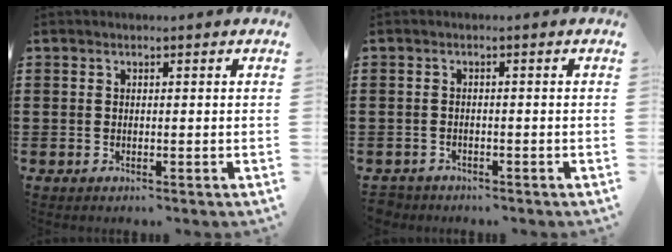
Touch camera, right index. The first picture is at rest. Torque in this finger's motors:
{"motor_torque": [0.06, -0.03, -0.02, -0.02]}